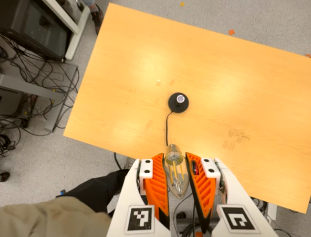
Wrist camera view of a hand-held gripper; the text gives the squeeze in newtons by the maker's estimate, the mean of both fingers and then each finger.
{"total": 20.6, "left": 22.8, "right": 18.4}